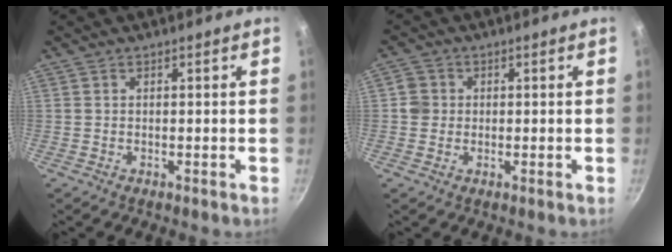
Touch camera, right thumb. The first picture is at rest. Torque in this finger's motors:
{"motor_torque": [-0.14, 0.32, 0.40, -0.30, 0.05]}